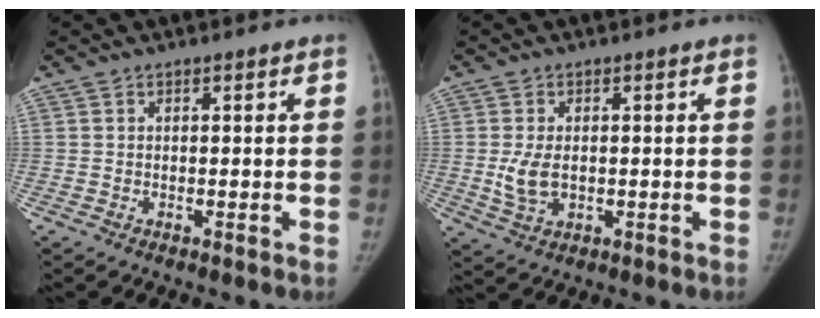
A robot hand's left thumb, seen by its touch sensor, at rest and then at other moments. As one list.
[{"total": 5.4, "force": [-0.2, 3.5, 4.2], "torque": [-0.079, -0.004, 0.003]}]